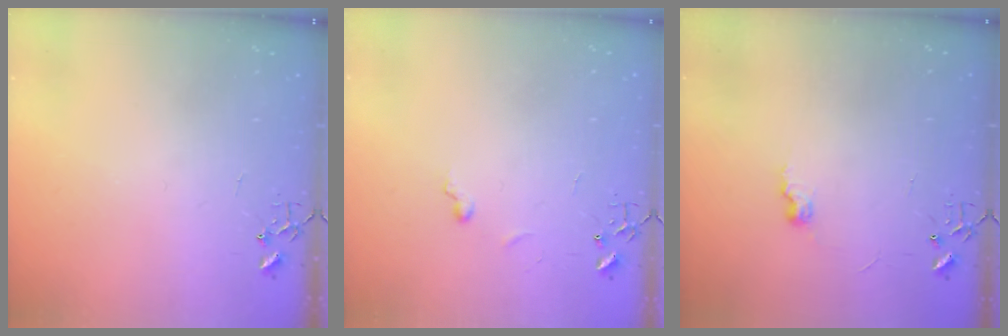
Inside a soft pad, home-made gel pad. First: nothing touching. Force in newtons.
{"total": 4.3, "press": 4.3, "slide": 0.6}
{"total": 7.0, "press": 7.0, "slide": 0.6}